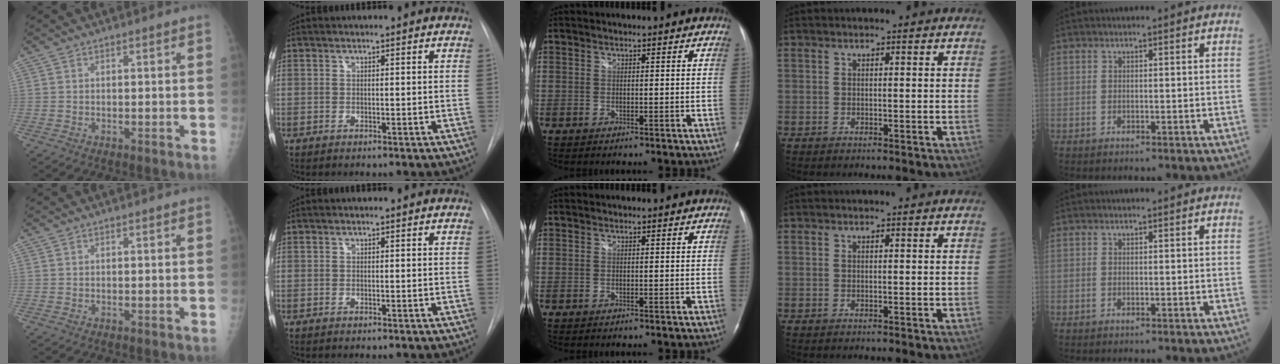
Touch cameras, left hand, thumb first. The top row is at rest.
{}